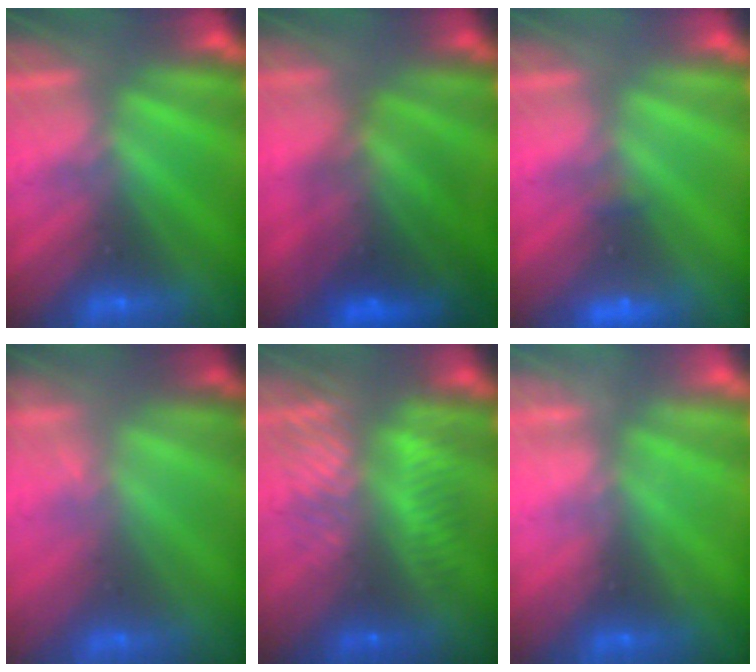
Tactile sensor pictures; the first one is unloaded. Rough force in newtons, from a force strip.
{"total": 8.1}
{"total": 1.7}
{"total": 1.5}
{"total": 9.3}
{"total": 2.1}